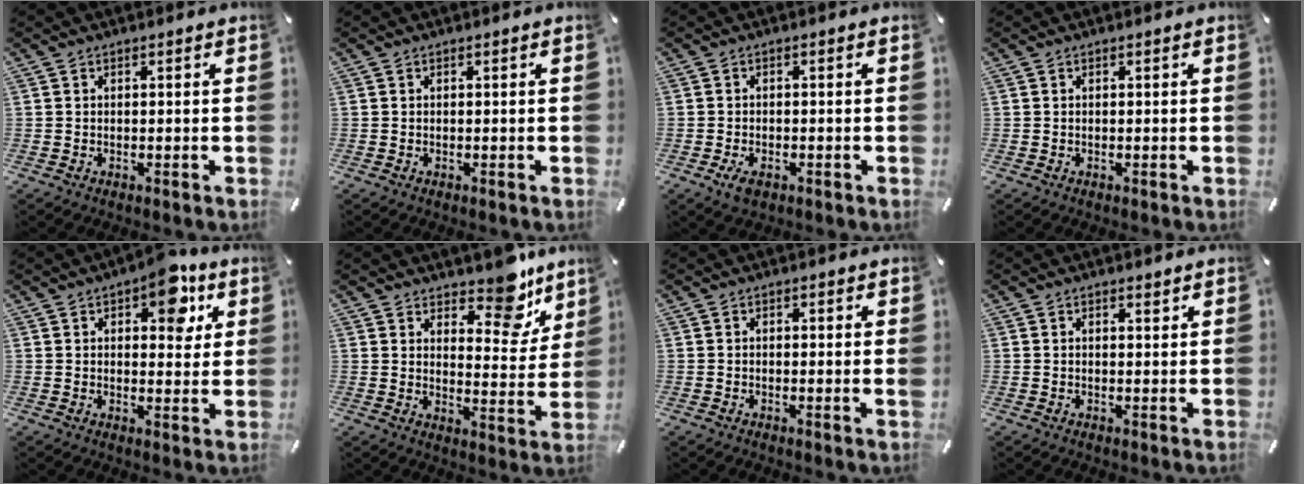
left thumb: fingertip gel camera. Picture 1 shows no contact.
{"total": 0.0}
{"total": 2.9, "force": [-1.4, 1.7, 1.9], "torque": [-0.046, 0.000, -0.027]}
{"total": 0.0}
{"total": 10.6, "force": [4.9, 5.8, 7.3], "torque": [-0.070, -0.026, 0.076]}
{"total": 12.2, "force": [9.2, 5.8, 5.6], "torque": [-0.039, -0.086, 0.157]}
{"total": 1.2, "force": [0.1, 0.3, 1.1], "torque": [-0.020, 0.000, 0.001]}
{"total": 1.0, "force": [0.7, 0.5, 0.5], "torque": [-0.001, -0.002, 0.010]}